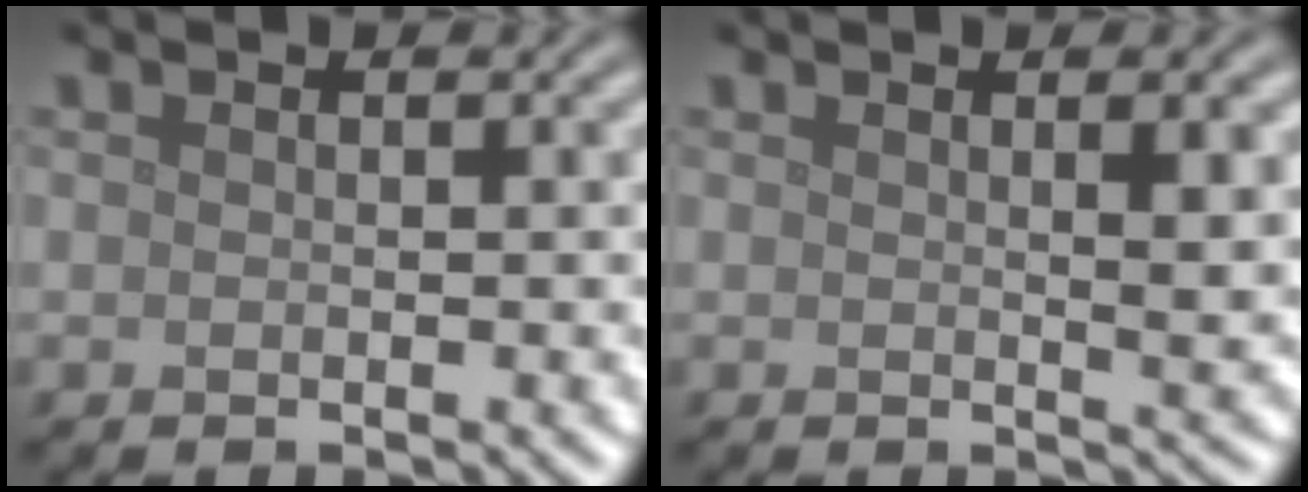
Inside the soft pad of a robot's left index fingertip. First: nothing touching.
{"total": 2.9, "force": [1.0, 0.8, 2.6], "torque": [-0.028, -0.001, 0.014]}